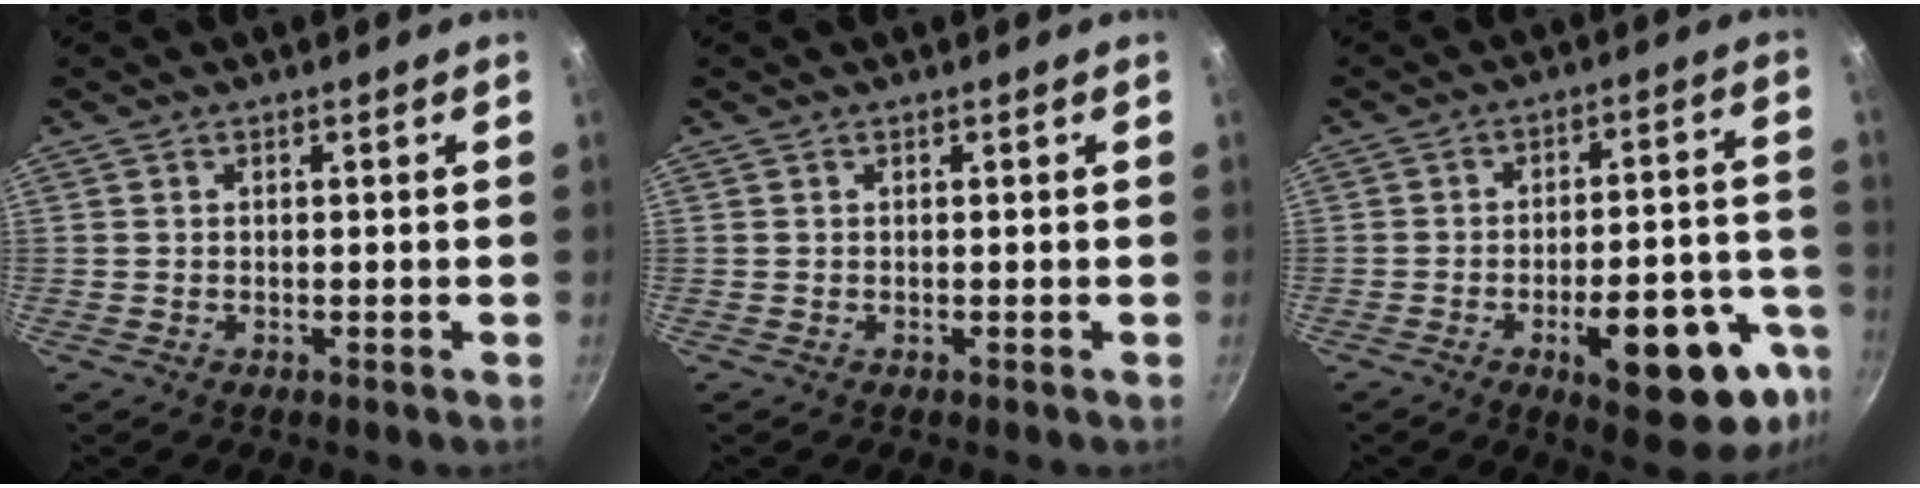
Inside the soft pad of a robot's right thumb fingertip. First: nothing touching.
{"total": 0.0}
{"total": 19.5, "force": [-8.5, 7.6, 15.8], "torque": [-0.154, 0.033, -0.107]}